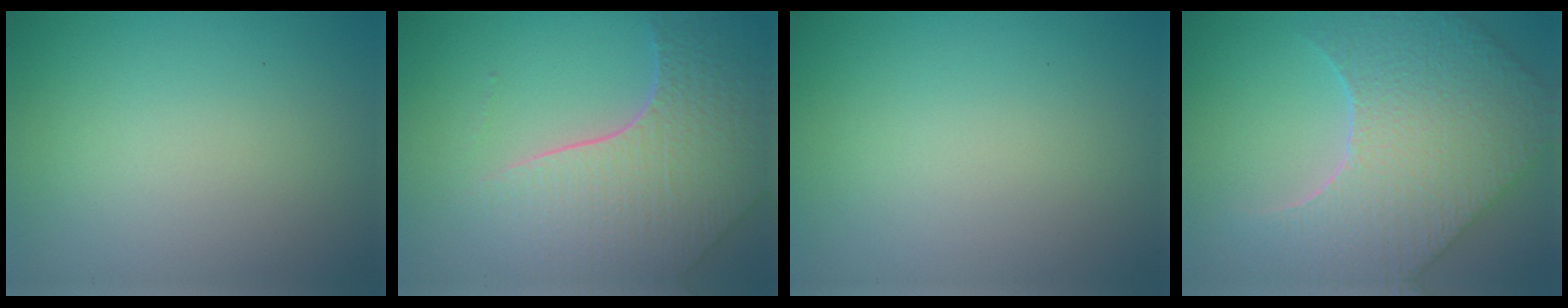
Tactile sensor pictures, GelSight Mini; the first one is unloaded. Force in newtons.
{"total": 7.9, "press": 5.7, "slide": 5.5}
{"total": 0.0}
{"total": 7.9, "press": 6.8, "slide": 4.1}